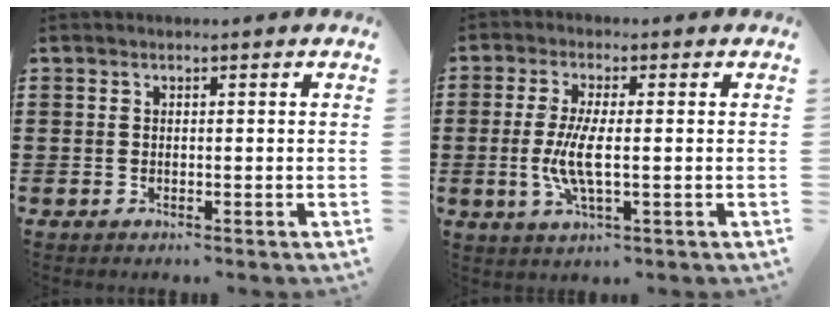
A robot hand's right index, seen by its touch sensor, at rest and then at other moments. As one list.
[{"total": 5.9, "force": [-0.8, 1.3, 5.7], "torque": [-0.128, -0.010, -0.023]}]